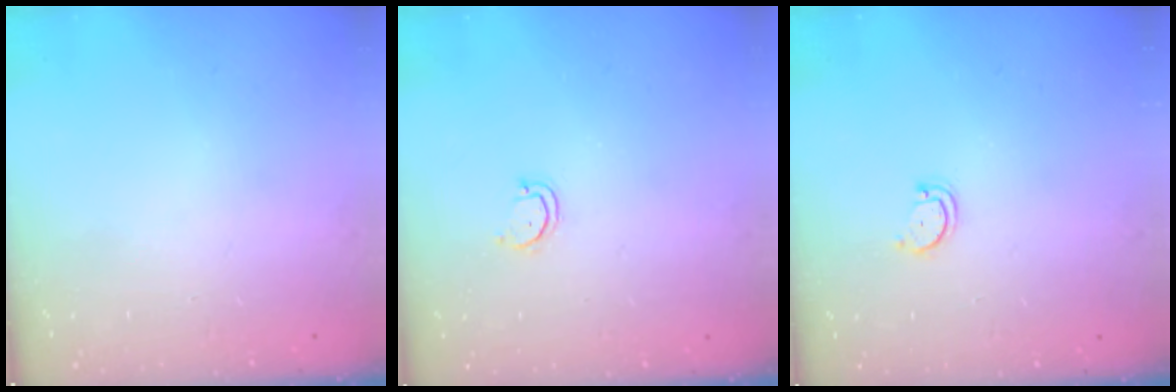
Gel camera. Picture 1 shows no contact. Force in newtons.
{"total": 2.6, "press": 2.6, "slide": 0.2}
{"total": 2.8, "press": 2.8, "slide": 0.3}